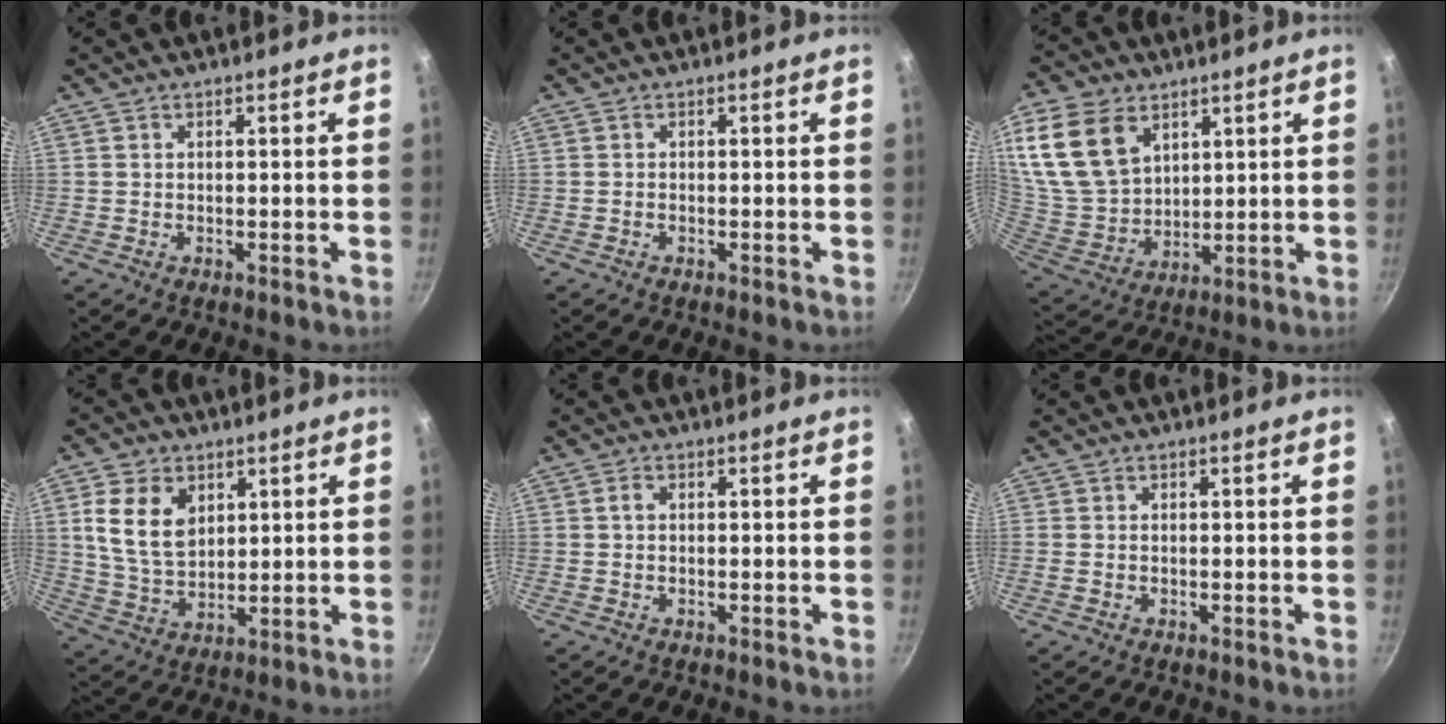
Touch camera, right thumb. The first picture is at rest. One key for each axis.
{"total": 0.0}
{"total": 18.8, "fx": 8.5, "fy": 12.9, "fz": 10.8, "tx": -0.216, "ty": -0.025, "tz": 0.179}
{"total": 11.4, "fx": 3.5, "fy": 7.9, "fz": 7.4, "tx": -0.124, "ty": -0.017, "tz": 0.073}
{"total": 1.1, "fx": 0.1, "fy": 0.8, "fz": 0.8, "tx": -0.014, "ty": 0.004, "tz": 0.001}
{"total": 0.5, "fx": 0.0, "fy": 0.4, "fz": 0.3, "tx": -0.007, "ty": 0.002, "tz": 0.000}